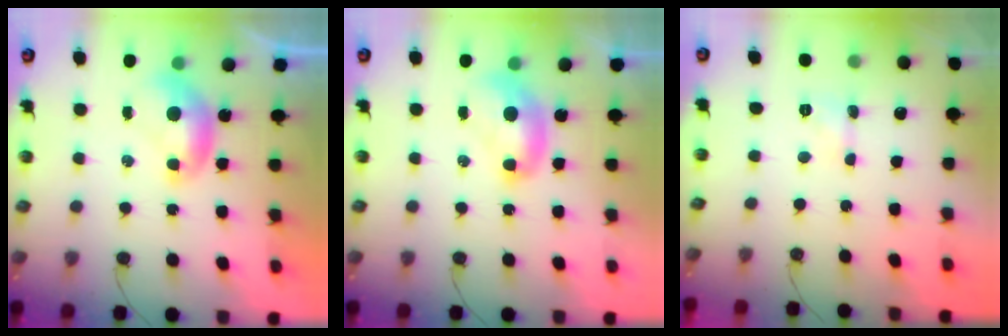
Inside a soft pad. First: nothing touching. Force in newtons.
{"total": 2.0, "press": 2.0, "slide": 0.2}
{"total": 2.4, "press": 2.4, "slide": 0.6}